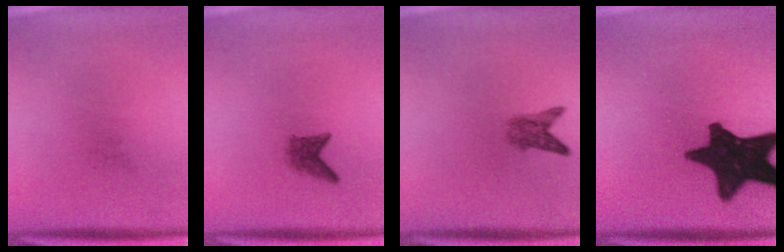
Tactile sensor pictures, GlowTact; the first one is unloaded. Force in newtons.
{"total": 2.1}
{"total": 3.2}
{"total": 15.6}